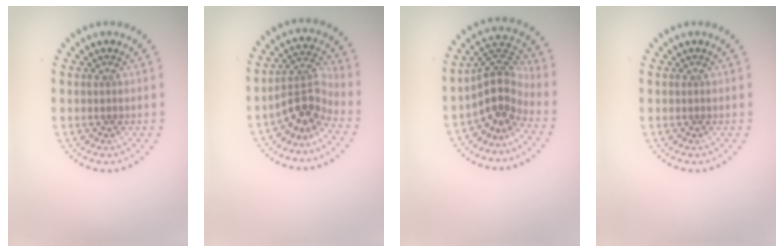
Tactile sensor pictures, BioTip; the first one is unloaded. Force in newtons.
{"total": 3.5, "press": 2.7, "slide": 2.2}
{"total": 3.9, "press": 2.8, "slide": 2.7}
{"total": 0.0}